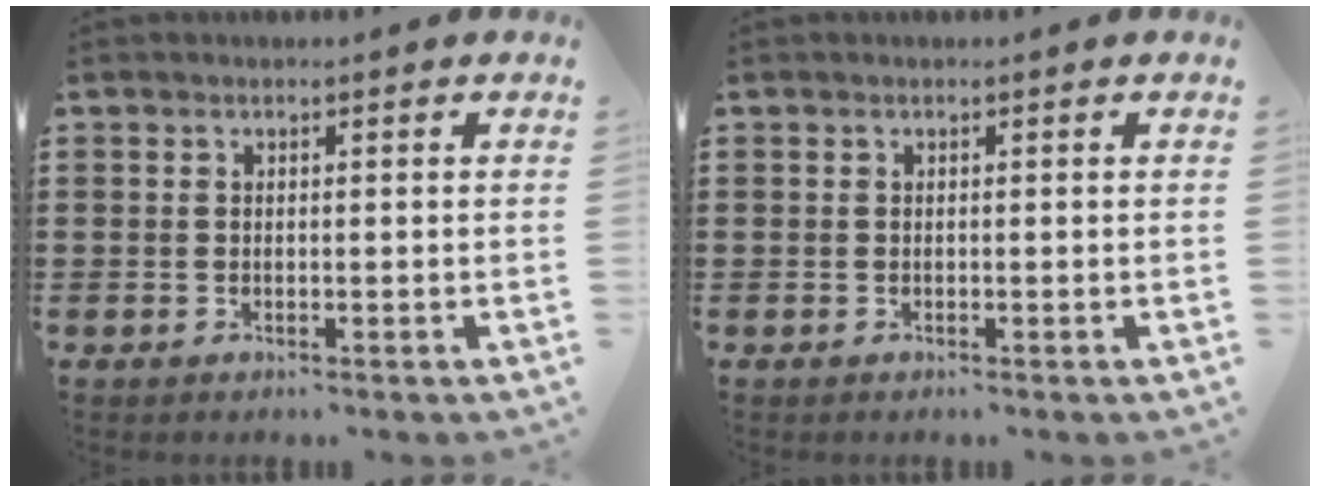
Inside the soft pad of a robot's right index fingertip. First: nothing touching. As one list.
[{"total": 0.0}]